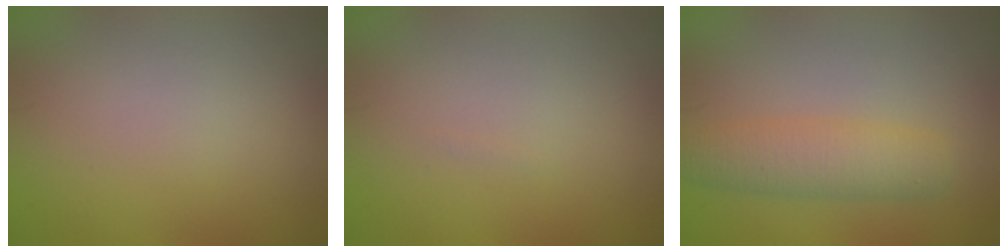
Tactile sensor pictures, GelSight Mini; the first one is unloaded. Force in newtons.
{"total": 0.0}
{"total": 3.7, "press": 3.7, "slide": 0.1}